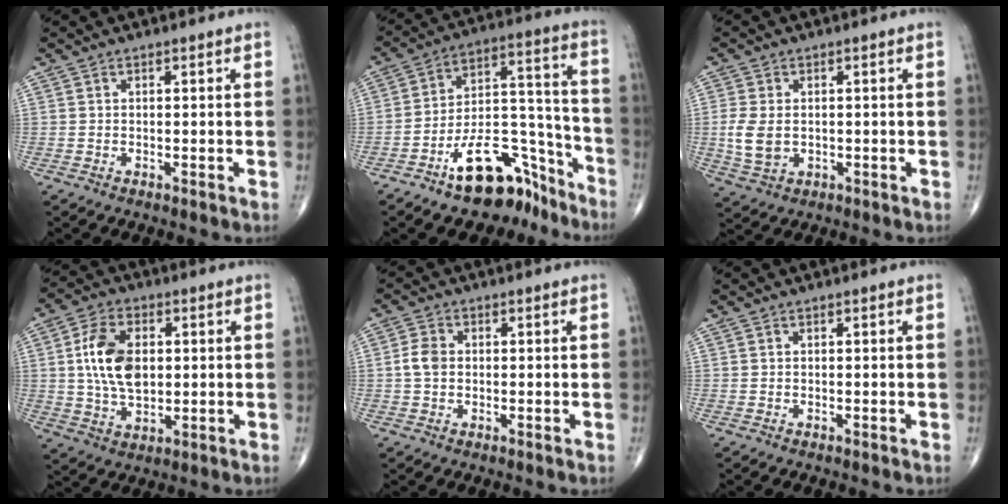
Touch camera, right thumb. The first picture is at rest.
{"total": 16.1, "force": [-11.1, 7.7, 8.8], "torque": [-0.091, 0.112, -0.180]}
{"total": 6.0, "force": [-0.3, 4.2, 4.3], "torque": [-0.087, -0.006, -0.001]}
{"total": 11.7, "force": [1.5, 7.2, 9.1], "torque": [-0.159, -0.001, 0.030]}
{"total": 3.5, "force": [0.0, 2.7, 2.3], "torque": [-0.046, 0.006, -0.006]}
{"total": 0.0}